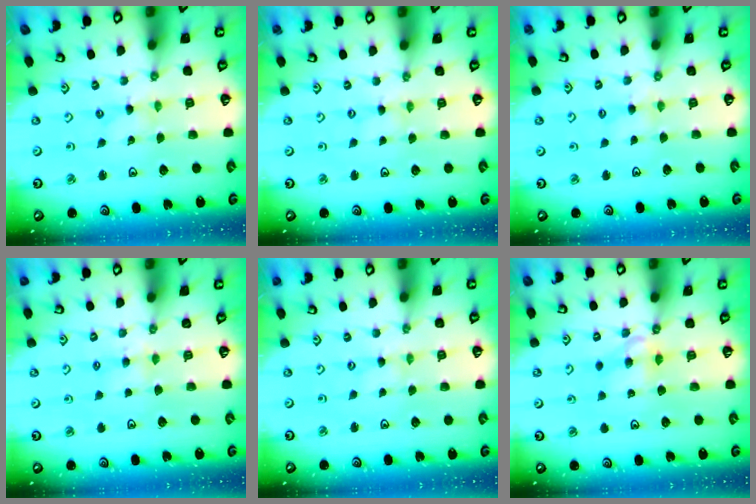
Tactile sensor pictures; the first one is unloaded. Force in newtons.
{"total": 0.0}
{"total": 2.8, "press": 2.8, "slide": 0.4}
{"total": 4.3, "press": 4.2, "slide": 0.6}
{"total": 0.0}
{"total": 5.9, "press": 5.9, "slide": 0.4}